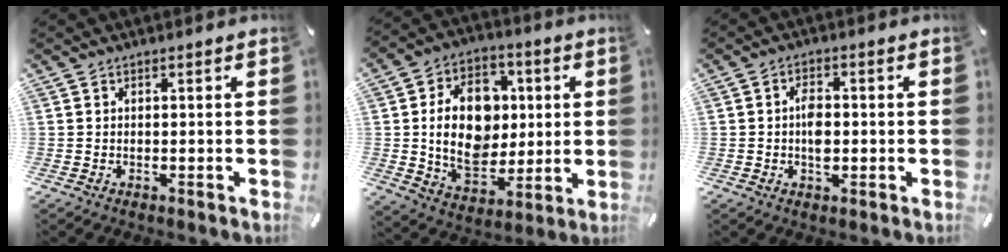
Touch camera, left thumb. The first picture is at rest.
{"total": 17.5, "force": [1.4, 13.8, 10.7], "torque": [-0.198, 0.000, 0.032]}
{"total": 4.1, "force": [-0.4, 2.4, 3.3], "torque": [-0.054, 0.003, -0.008]}